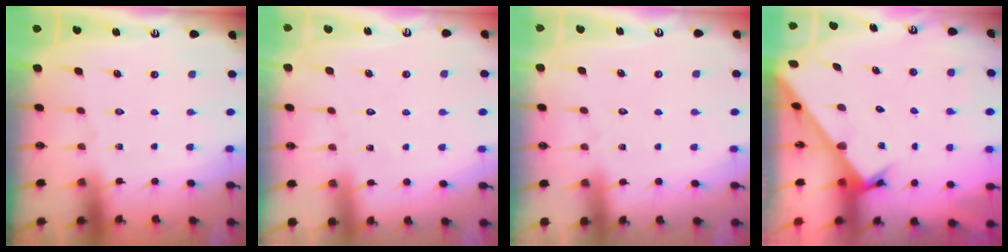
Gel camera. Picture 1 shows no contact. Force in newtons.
{"total": 4.4, "press": 4.3, "slide": 0.4}
{"total": 2.1, "press": 2.1, "slide": 0.3}
{"total": 2.1, "press": 2.1, "slide": 0.2}